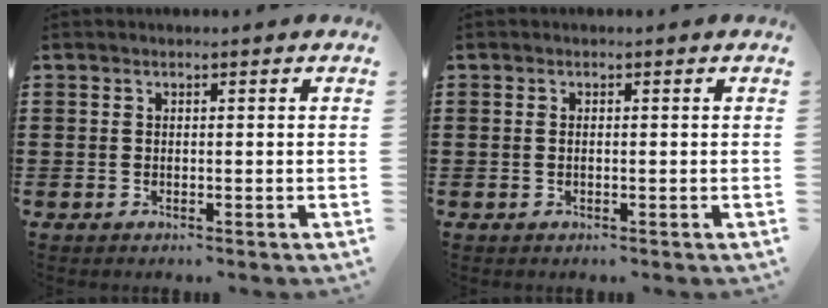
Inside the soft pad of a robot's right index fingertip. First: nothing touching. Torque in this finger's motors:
{"motor_torque": [0.38, 0.87, -0.01, -0.01]}